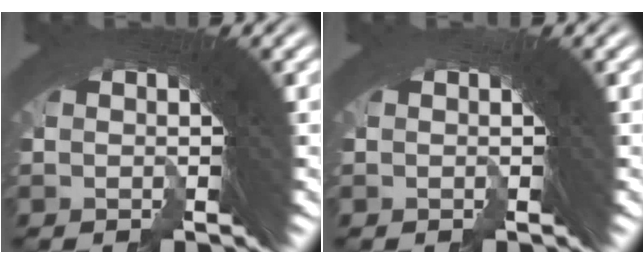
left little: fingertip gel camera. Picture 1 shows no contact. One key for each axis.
{"total": 0.7, "fx": -0.2, "fy": -0.4, "fz": -0.5, "tx": 0.003, "ty": -0.002, "tz": -0.003}